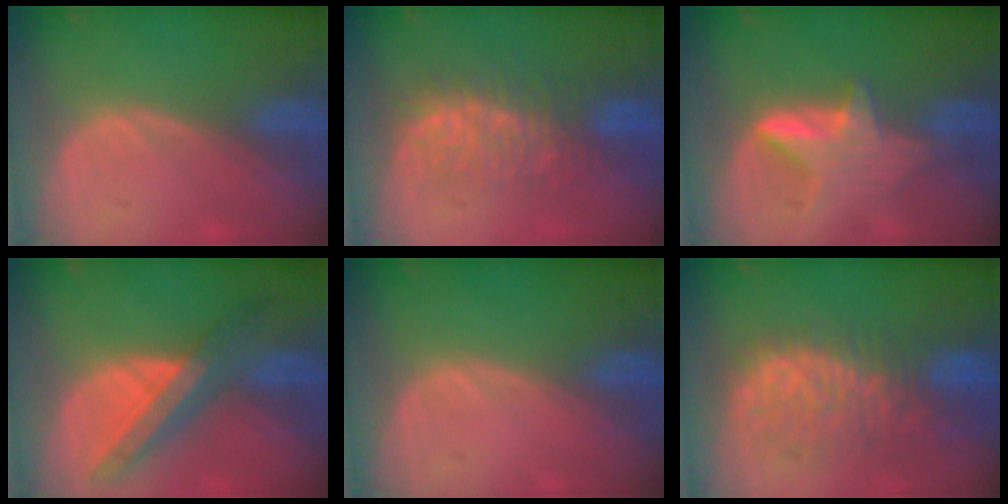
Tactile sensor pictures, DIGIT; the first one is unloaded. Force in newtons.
{"total": 7.6, "press": 7.4, "slide": 1.3}
{"total": 6.1, "press": 5.7, "slide": 2.2}
{"total": 8.2, "press": 7.3, "slide": 3.7}
{"total": 0.0}
{"total": 10.3, "press": 9.4, "slide": 4.3}